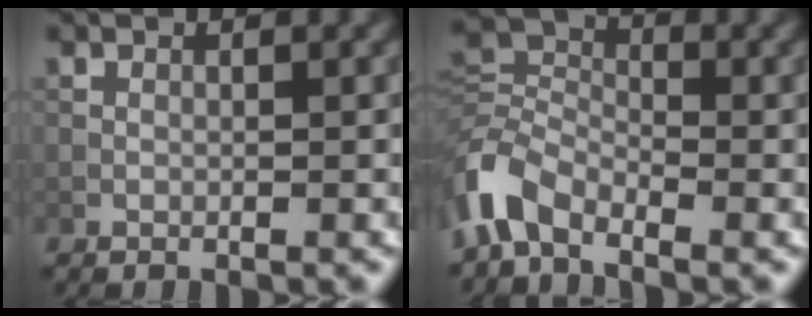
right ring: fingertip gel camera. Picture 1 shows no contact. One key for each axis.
{"total": 5.5, "fx": -3.7, "fy": 2.8, "fz": 3.1, "tx": -0.065, "ty": 0.001, "tz": -0.092}